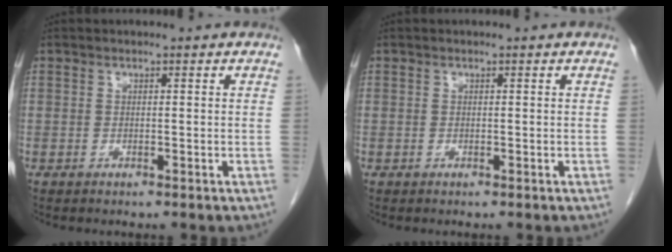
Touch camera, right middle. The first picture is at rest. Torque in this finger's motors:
{"motor_torque": [0.29, -0.25, 0.02, 0.00]}